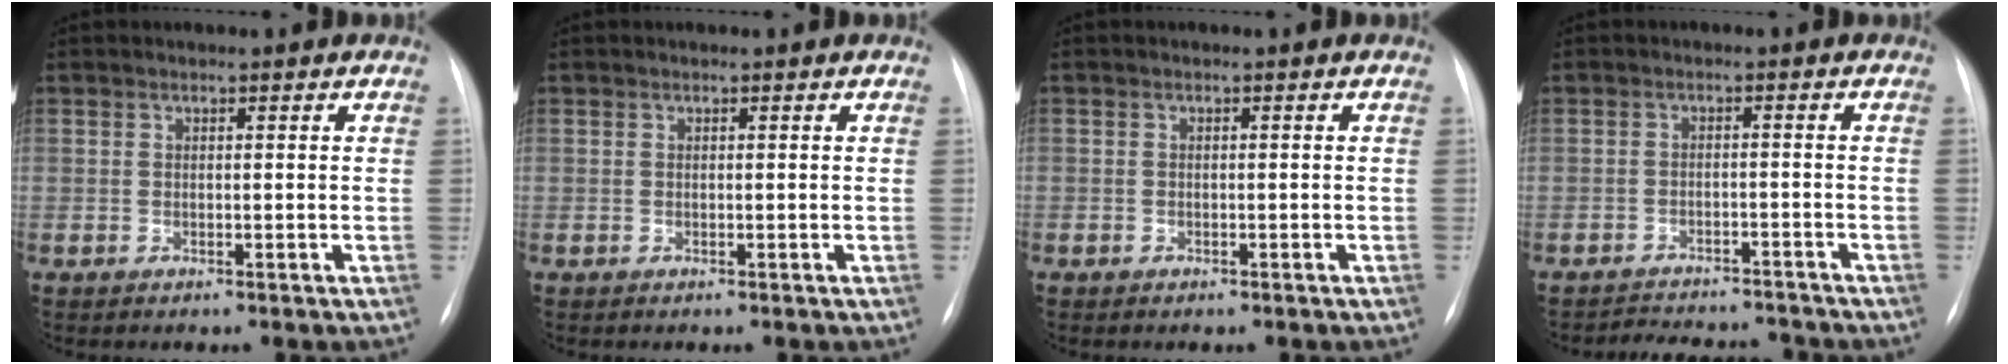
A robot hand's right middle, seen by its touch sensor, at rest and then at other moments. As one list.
[{"total": 0.0}, {"total": 0.7, "force": [-0.4, 0.5, 0.0], "torque": [-0.003, 0.004, -0.007]}, {"total": 8.7, "force": [-8.3, 2.2, 1.5], "torque": [-0.029, 0.006, -0.108]}]